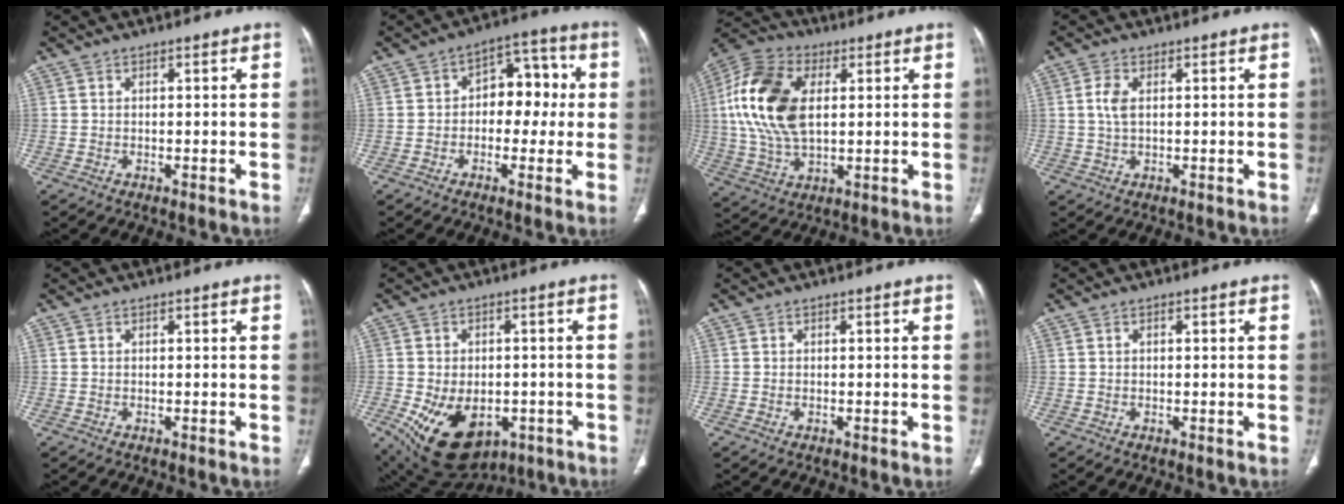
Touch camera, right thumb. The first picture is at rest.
{"total": 9.8, "force": [0.1, 6.7, 7.2], "torque": [-0.056, 0.034, -0.008]}
{"total": 17.9, "force": [3.2, 10.3, 14.3], "torque": [-0.295, 0.005, 0.055]}
{"total": 3.6, "force": [0.7, 1.9, 2.9], "torque": [-0.073, 0.005, 0.016]}
{"total": 0.0}
{"total": 15.9, "force": [-5.7, 10.5, 10.5], "torque": [-0.178, 0.000, -0.065]}
{"total": 0.0}
{"total": 0.0}